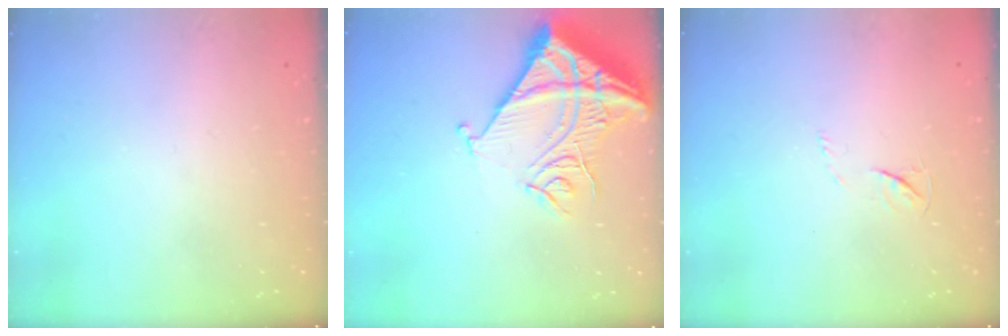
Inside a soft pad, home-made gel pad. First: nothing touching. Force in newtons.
{"total": 16.8, "press": 16.6, "slide": 2.1}
{"total": 3.6, "press": 3.6, "slide": 0.5}